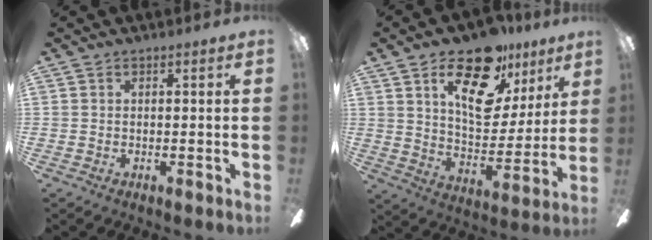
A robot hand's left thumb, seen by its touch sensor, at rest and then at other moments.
{"total": 20.9, "force": [12.5, 9.8, 13.6], "torque": [-0.211, -0.062, 0.214]}